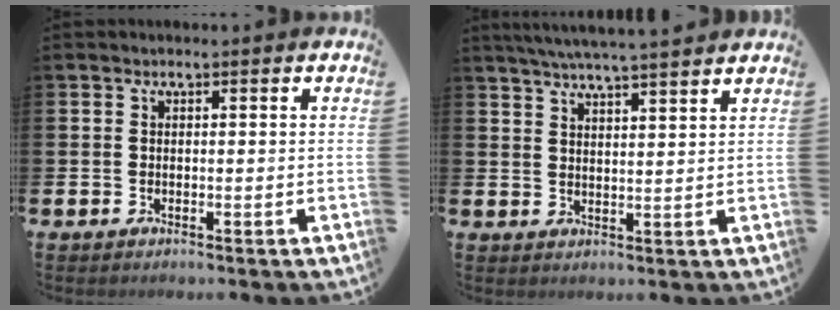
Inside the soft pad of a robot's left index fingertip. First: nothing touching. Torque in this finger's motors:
{"motor_torque": [0.92, -1.22, 0.67, 0.16]}